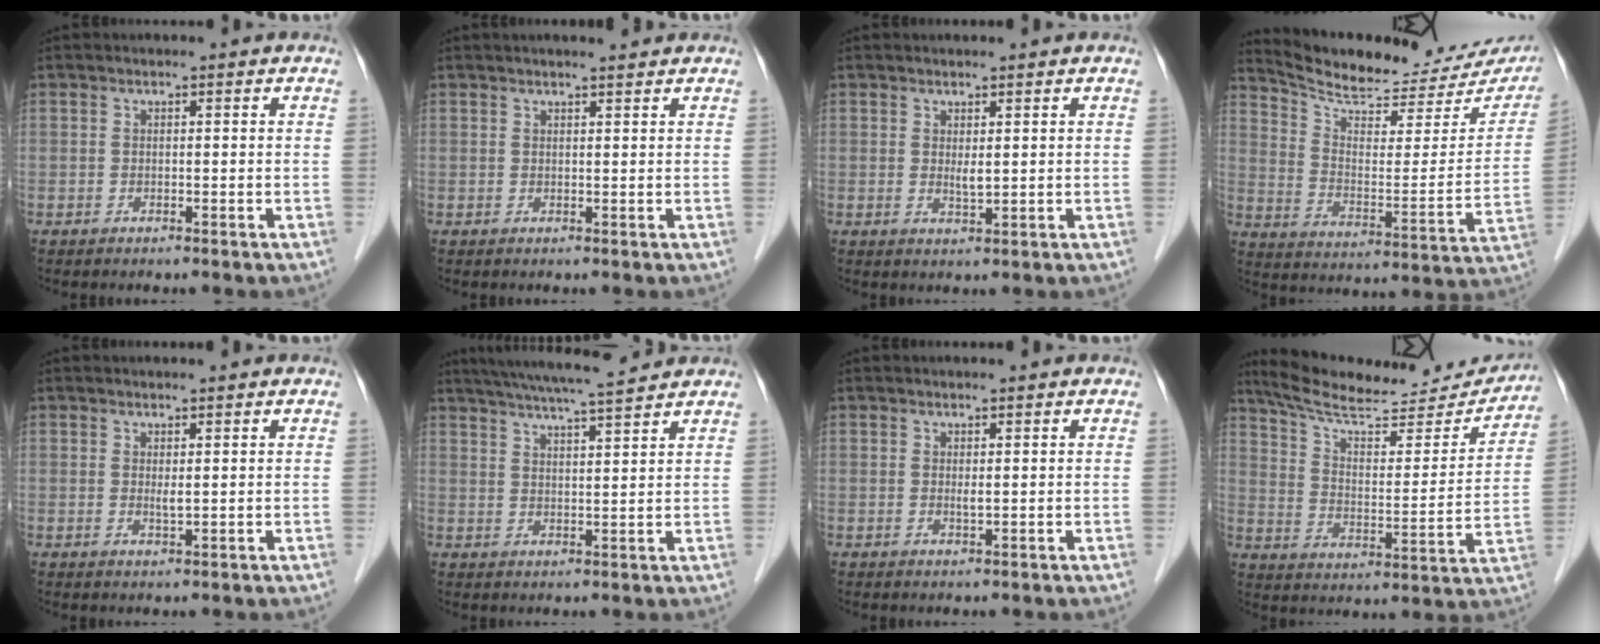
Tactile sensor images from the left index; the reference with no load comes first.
{"total": 3.1, "force": [2.7, 0.2, 1.3], "torque": [-0.019, 0.013, 0.038]}
{"total": 1.6, "force": [0.6, 0.3, 1.5], "torque": [-0.031, -0.004, 0.014]}
{"total": 22.4, "force": [20.3, 6.1, 7.4], "torque": [-0.112, -0.038, 0.272]}
{"total": 1.3, "force": [0.5, 0.1, 1.2], "torque": [-0.026, -0.003, 0.011]}
{"total": 11.3, "force": [10.1, 0.3, 5.1], "torque": [-0.090, 0.021, 0.148]}
{"total": 0.9, "force": [0.4, 0.1, 0.8], "torque": [-0.020, -0.001, 0.007]}
{"total": 21.0, "force": [19.7, 3.4, 6.4], "torque": [-0.102, -0.023, 0.282]}